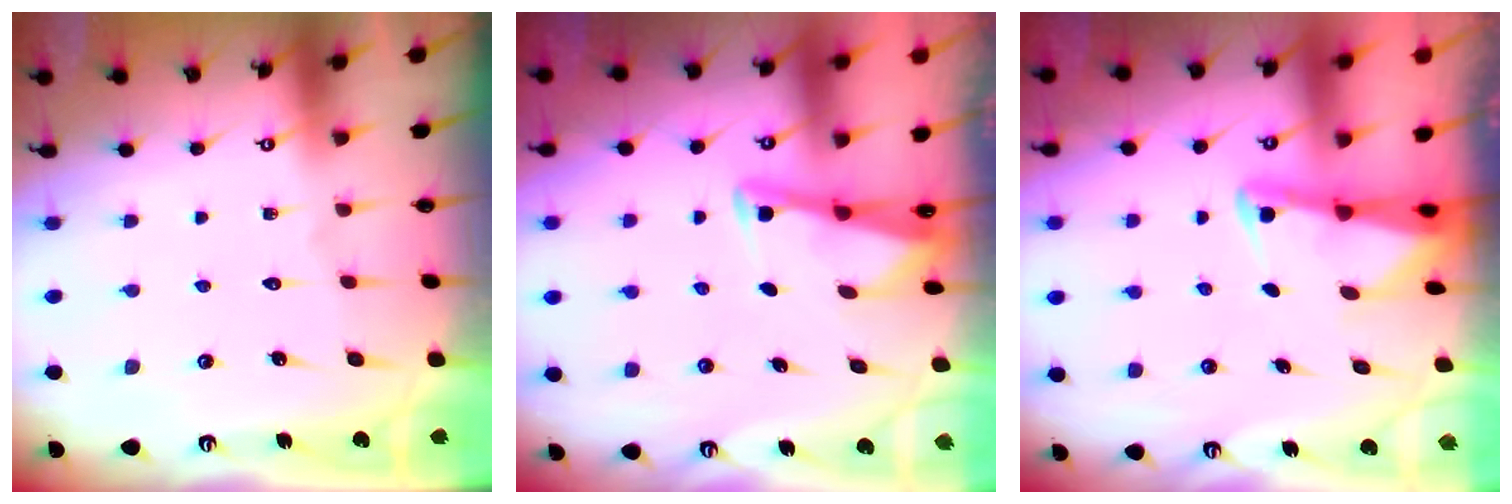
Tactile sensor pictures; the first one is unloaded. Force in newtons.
{"total": 3.0, "press": 3.0, "slide": 0.3}
{"total": 2.2, "press": 2.2, "slide": 0.3}